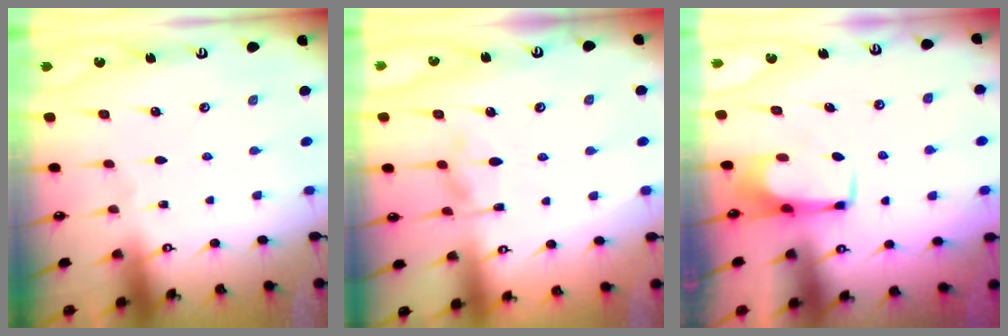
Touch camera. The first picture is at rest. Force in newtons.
{"total": 2.9, "press": 2.6, "slide": 1.3}
{"total": 2.0, "press": 1.9, "slide": 0.6}